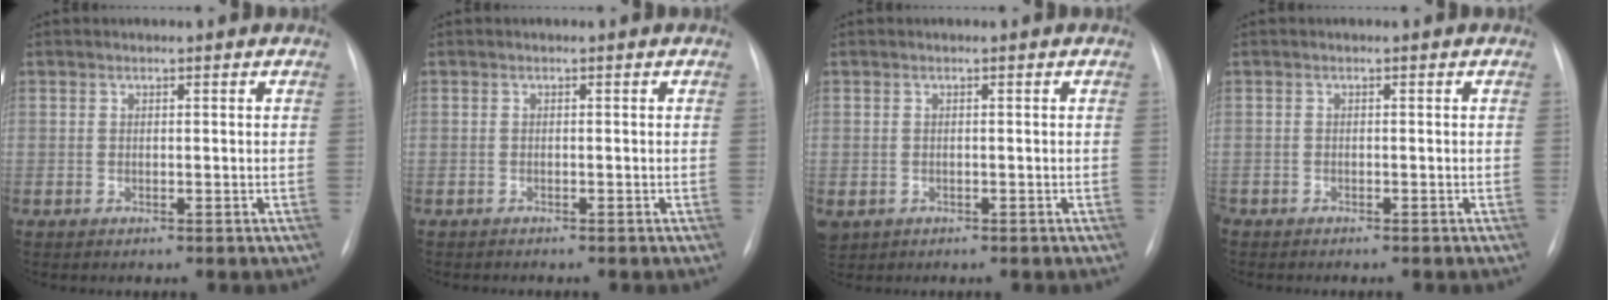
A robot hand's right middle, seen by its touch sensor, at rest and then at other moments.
{"total": 0.6, "force": [-0.6, 0.1, 0.0], "torque": [-0.008, -0.001, -0.012]}
{"total": 3.6, "force": [-1.6, 3.0, 1.3], "torque": [-0.028, -0.002, -0.019]}
{"total": 1.9, "force": [-1.6, 0.7, 0.6], "torque": [-0.010, -0.002, -0.022]}